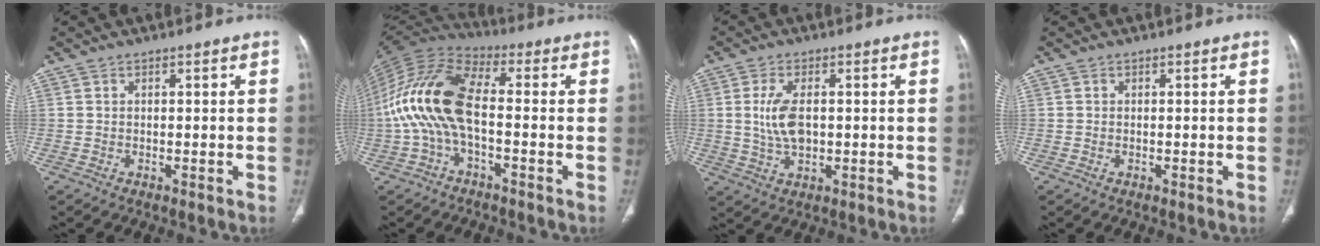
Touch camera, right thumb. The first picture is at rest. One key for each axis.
{"total": 15.3, "fx": -1.7, "fy": 7.4, "fz": 13.3, "tx": -0.278, "ty": 0.037, "tz": -0.042}
{"total": 6.9, "fx": 0.5, "fy": 3.7, "fz": 5.9, "tx": -0.121, "ty": -0.003, "tz": 0.013}
{"total": 0.0}